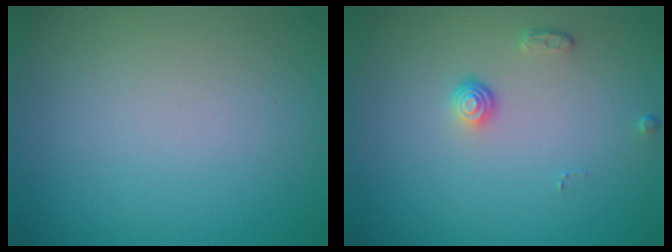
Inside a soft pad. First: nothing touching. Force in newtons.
{"total": 1.3, "press": 1.0, "slide": 0.9}